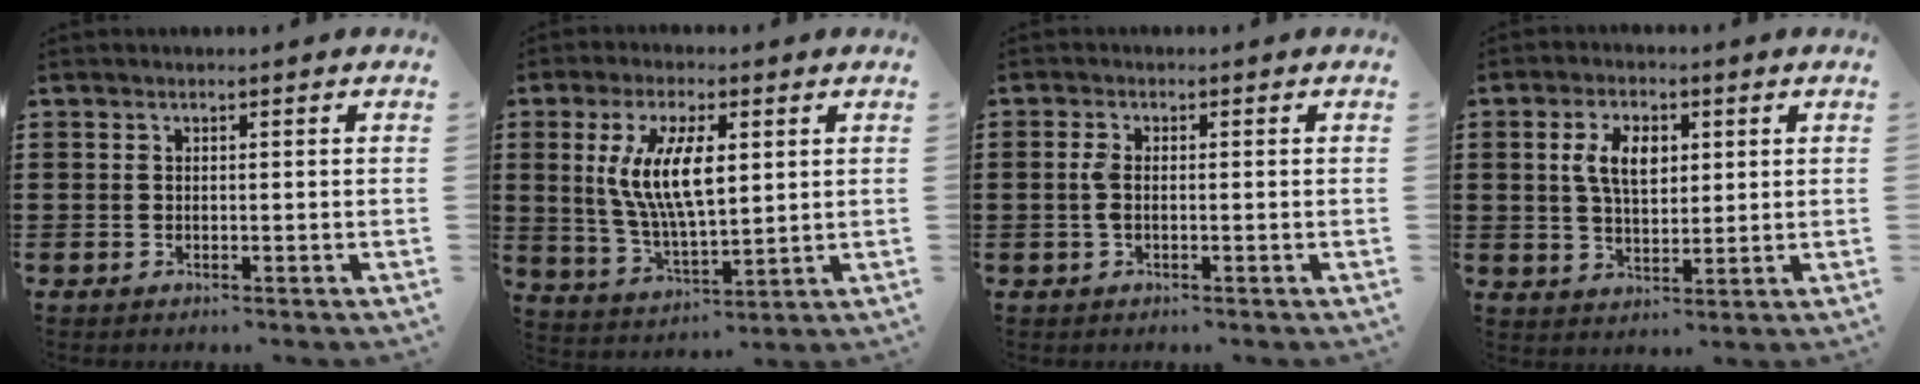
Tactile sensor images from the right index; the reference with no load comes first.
{"total": 10.2, "force": [2.4, 3.8, 9.2], "torque": [-0.193, 0.004, 0.038]}
{"total": 2.3, "force": [-0.2, 0.9, 2.1], "torque": [-0.056, -0.005, -0.009]}
{"total": 6.3, "force": [1.6, 3.6, 4.9], "torque": [-0.108, 0.012, 0.027]}